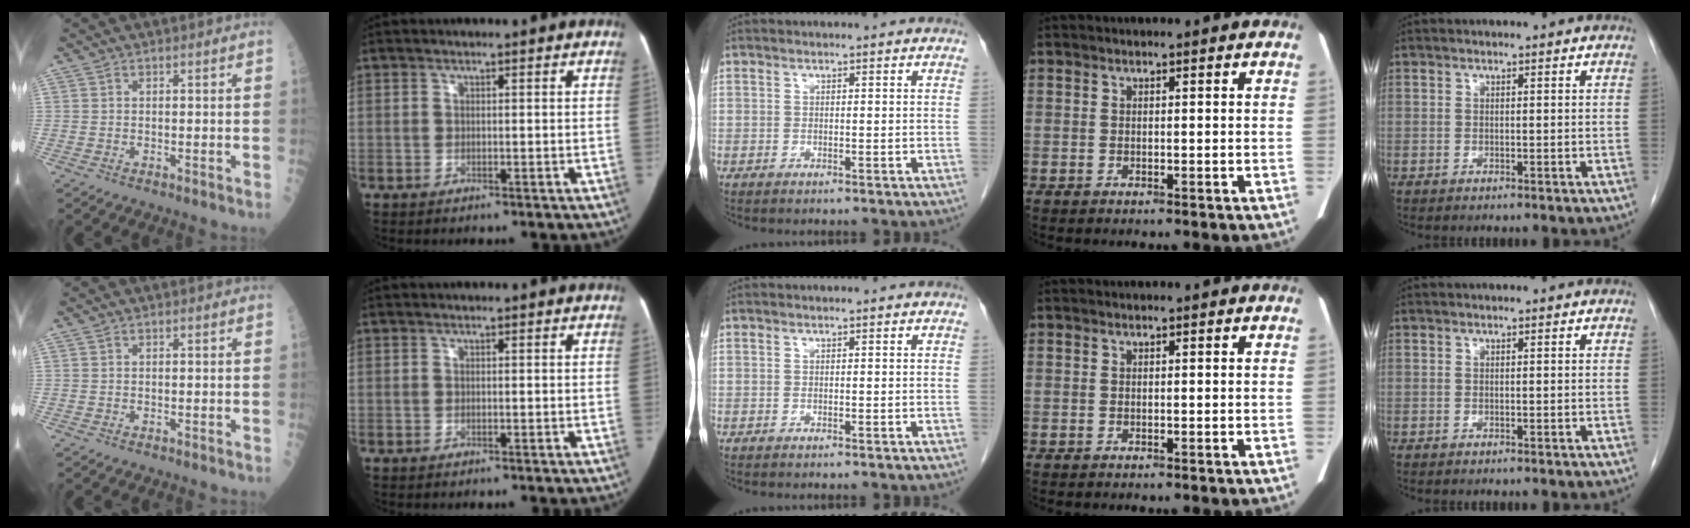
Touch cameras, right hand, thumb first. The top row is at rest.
{}